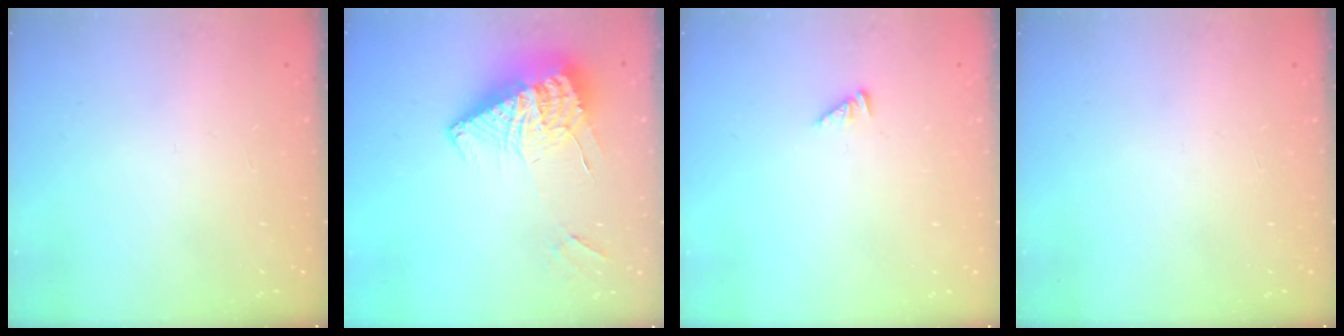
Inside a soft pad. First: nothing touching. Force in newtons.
{"total": 15.0, "press": 14.8, "slide": 2.1}
{"total": 2.2, "press": 2.1, "slide": 0.4}
{"total": 0.0}